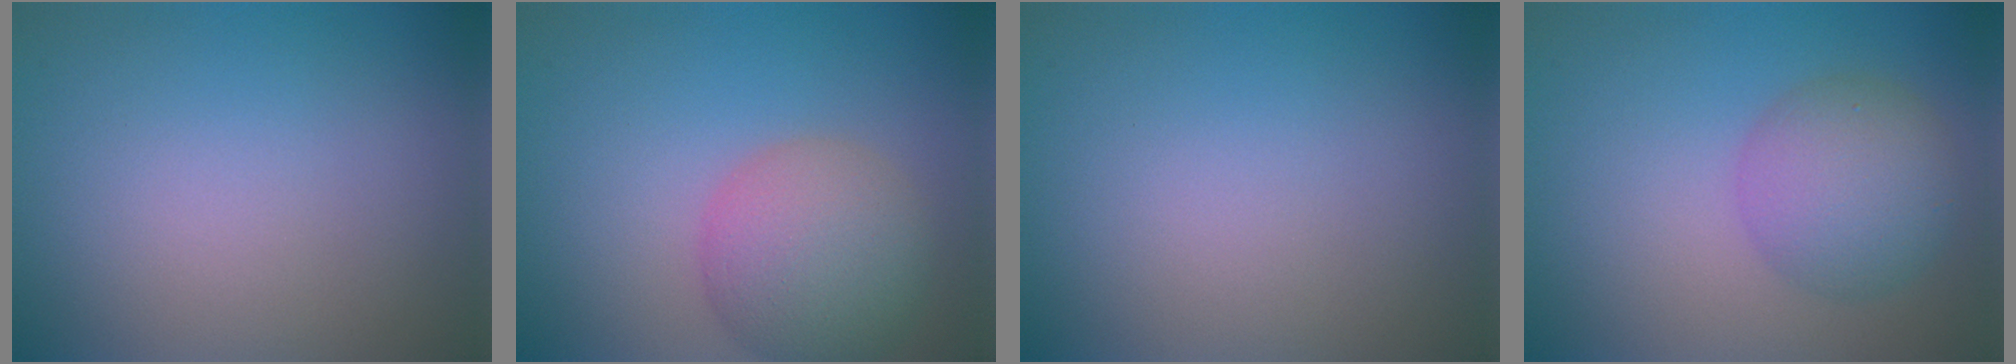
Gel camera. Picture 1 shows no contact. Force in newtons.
{"total": 6.0, "press": 6.0, "slide": 0.4}
{"total": 0.0}
{"total": 4.9, "press": 4.9, "slide": 0.1}